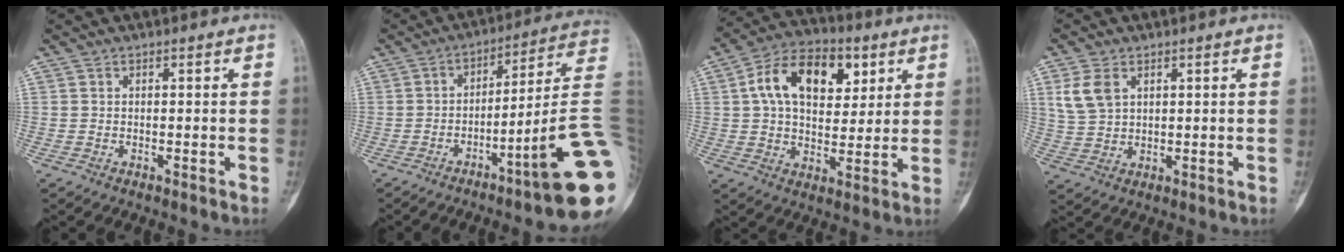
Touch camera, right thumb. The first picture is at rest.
{"total": 18.2, "force": [-5.8, 0.9, 17.2], "torque": [-0.182, 0.035, -0.086]}
{"total": 16.3, "force": [5.3, 10.3, 11.5], "torque": [-0.158, 0.002, 0.086]}
{"total": 5.9, "force": [2.5, 3.9, 3.8], "torque": [-0.074, -0.003, 0.057]}